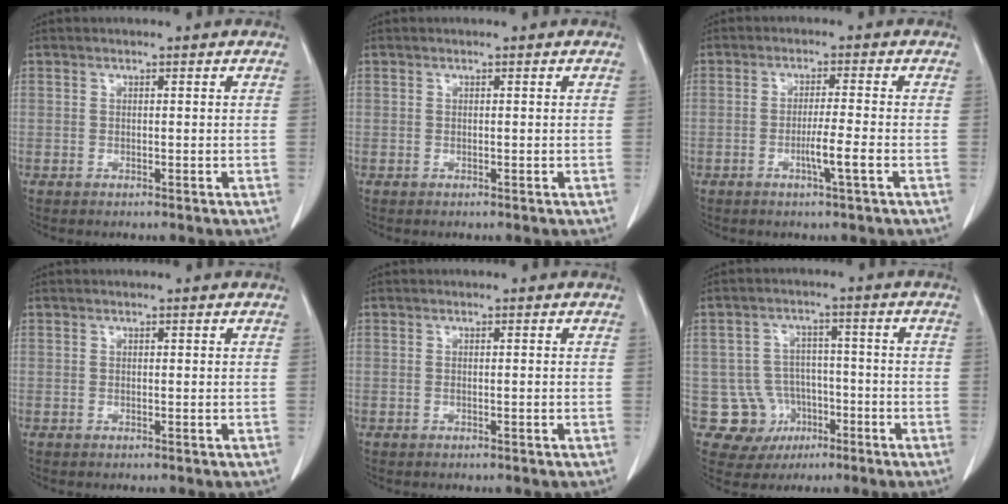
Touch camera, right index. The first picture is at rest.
{"total": 0.0}
{"total": 3.9, "force": [-1.4, -0.7, 3.5], "torque": [-0.065, -0.006, -0.026]}
{"total": 0.0}
{"total": 0.0}
{"total": 7.9, "force": [-2.6, 7.4, 0.8], "torque": [-0.011, 0.013, -0.032]}